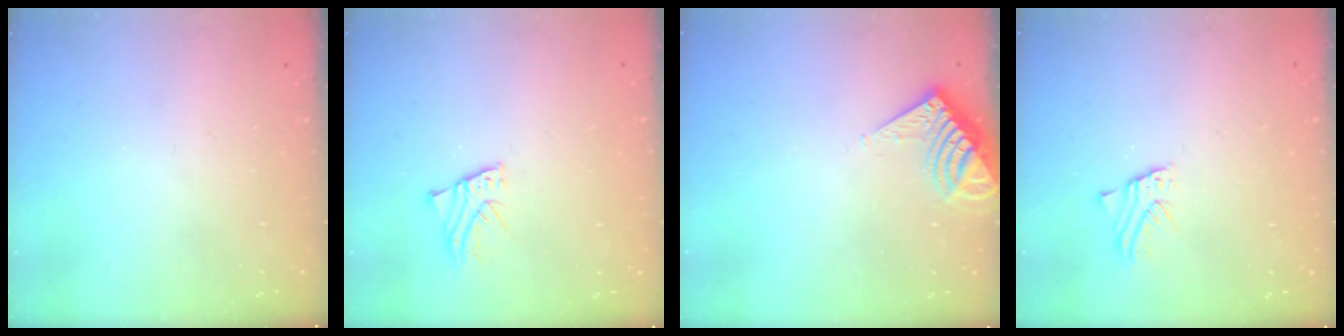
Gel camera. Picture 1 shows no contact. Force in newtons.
{"total": 1.5, "press": 1.5, "slide": 0.2}
{"total": 7.9, "press": 7.9, "slide": 0.3}
{"total": 1.1, "press": 1.1, "slide": 0.2}